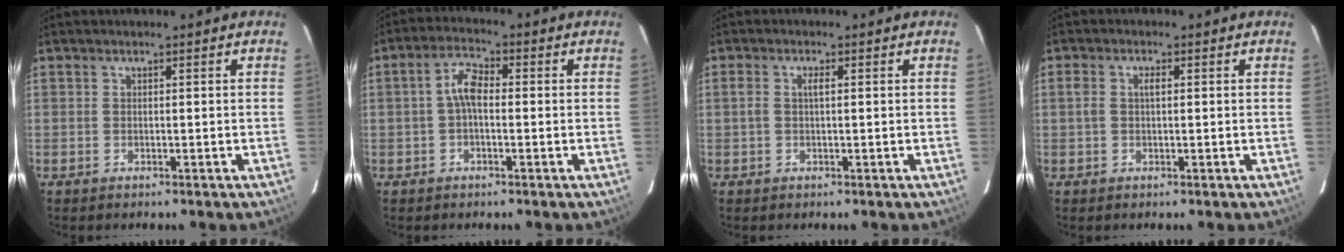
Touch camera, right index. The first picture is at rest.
{"total": 4.7, "force": [-0.3, 2.3, 4.1], "torque": [-0.085, 0.015, -0.006]}
{"total": 1.9, "force": [0.2, 0.6, 1.7], "torque": [-0.035, 0.005, 0.001]}
{"total": 2.4, "force": [0.2, 1.3, 2.0], "torque": [-0.040, 0.005, 0.004]}